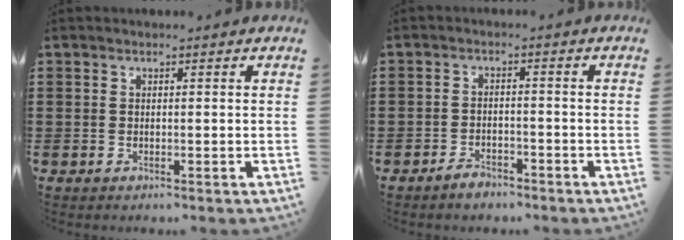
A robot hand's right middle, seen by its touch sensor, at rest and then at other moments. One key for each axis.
{"total": 2.4, "fx": -2.3, "fy": 0.8, "fz": 0.4, "tx": -0.013, "ty": 0.002, "tz": -0.044}